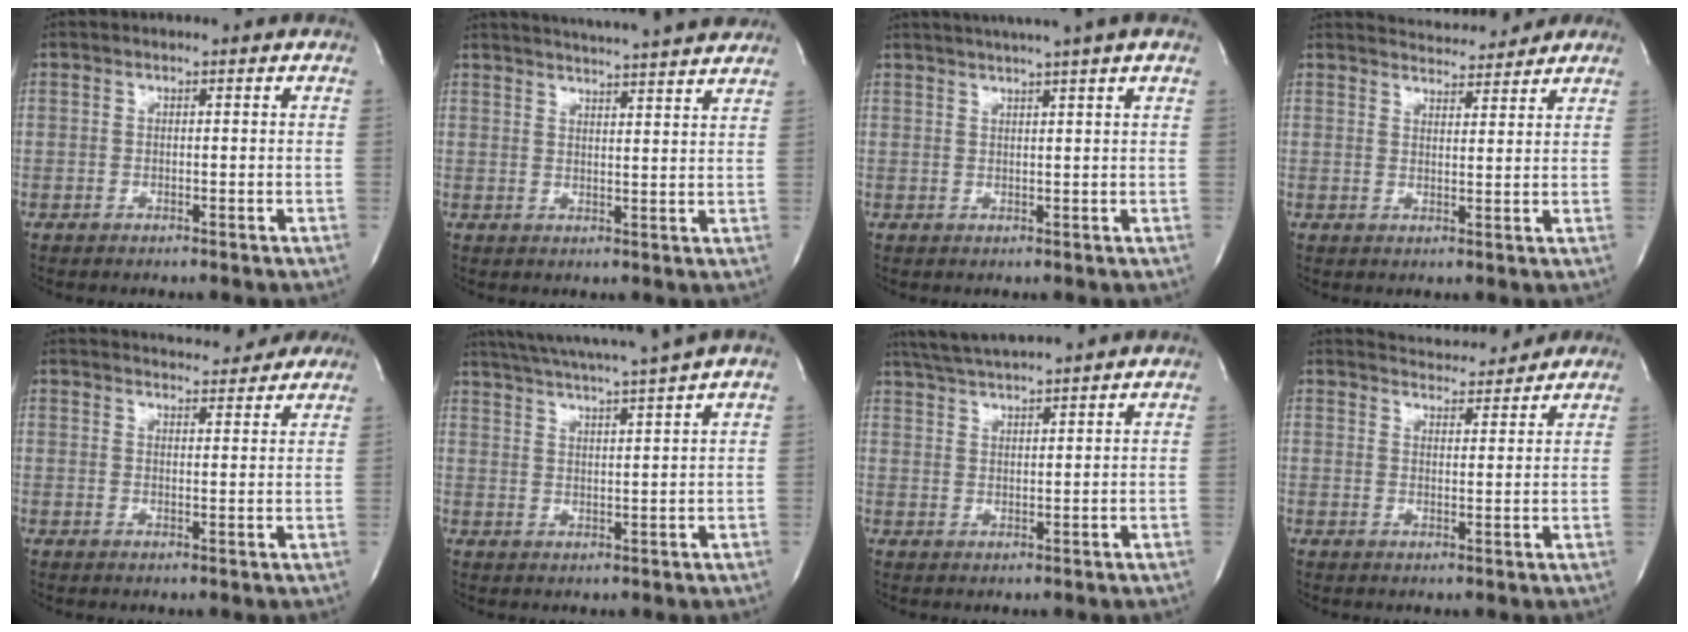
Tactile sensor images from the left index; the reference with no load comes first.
{"total": 16.8, "force": [15.3, -0.1, 7.1], "torque": [-0.118, -0.004, 0.195]}
{"total": 8.6, "force": [6.8, -1.2, 5.1], "torque": [-0.080, 0.020, 0.080]}
{"total": 7.1, "force": [6.9, 1.1, 1.3], "torque": [-0.025, 0.004, 0.093]}
{"total": 10.2, "force": [9.7, 1.8, 2.5], "torque": [-0.031, 0.005, 0.115]}
{"total": 12.2, "force": [10.3, -1.9, 6.3], "torque": [-0.112, -0.005, 0.149]}
{"total": 7.4, "force": [6.9, -1.0, 2.7], "torque": [-0.056, 0.020, 0.121]}
{"total": 7.7, "force": [7.5, 1.2, 1.4], "torque": [-0.025, 0.004, 0.102]}